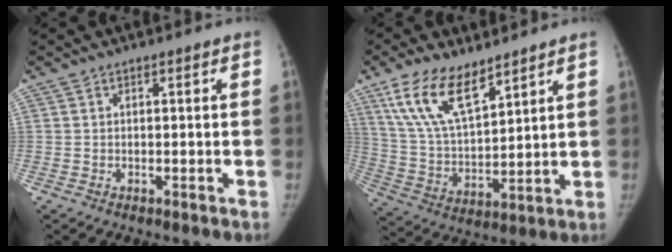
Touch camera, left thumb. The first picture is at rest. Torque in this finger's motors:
{"motor_torque": [0.27, 0.20, 1.57, -1.20, 0.12]}